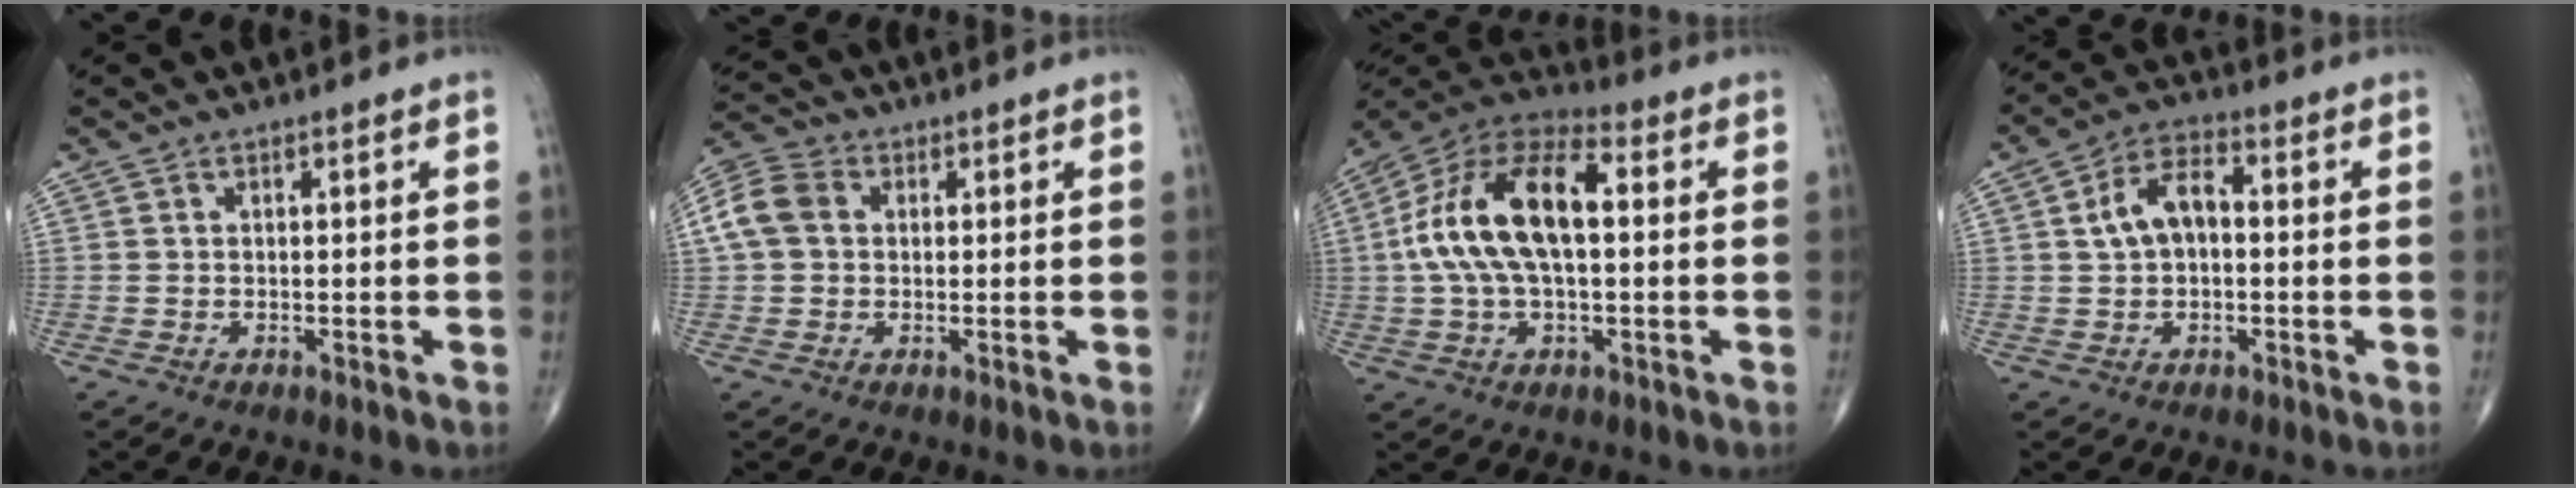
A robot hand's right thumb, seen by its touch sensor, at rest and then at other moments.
{"total": 7.4, "force": [1.1, 5.7, 4.6], "torque": [-0.098, 0.023, 0.015]}
{"total": 17.9, "force": [1.5, 8.9, 15.5], "torque": [-0.297, 0.036, 0.019]}
{"total": 7.7, "force": [0.6, 4.4, 6.2], "torque": [-0.111, 0.024, 0.002]}